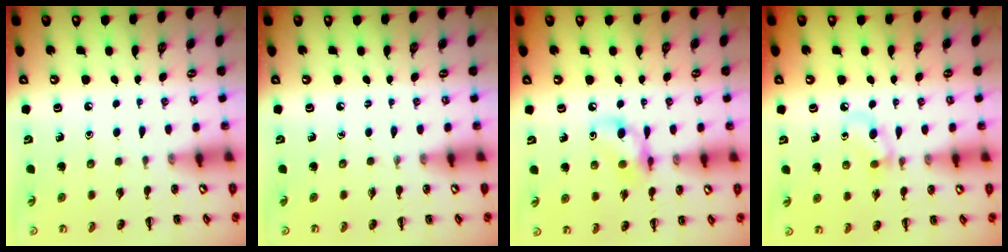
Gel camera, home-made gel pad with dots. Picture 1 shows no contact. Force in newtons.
{"total": 0.0}
{"total": 9.8, "press": 9.7, "slide": 1.3}
{"total": 5.3, "press": 5.0, "slide": 1.8}